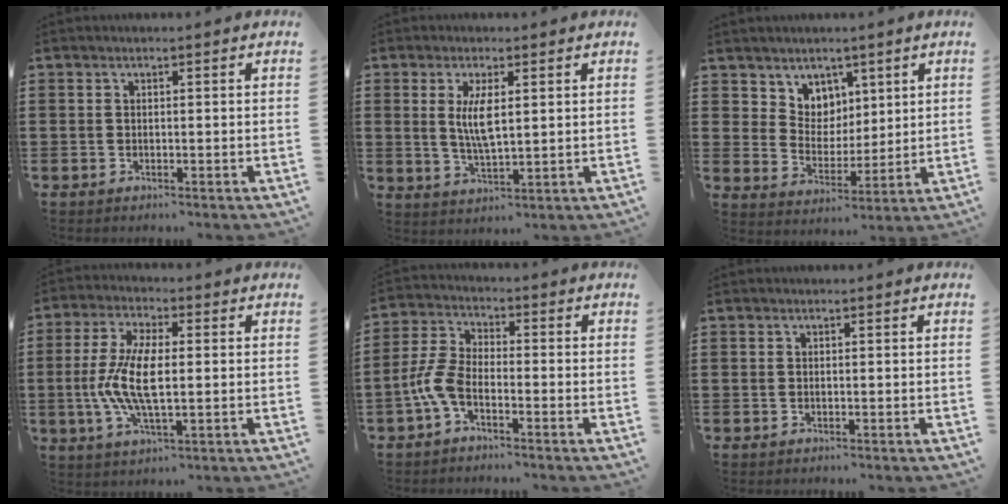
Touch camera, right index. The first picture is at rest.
{"total": 5.0, "force": [1.2, 1.7, 4.6], "torque": [-0.085, 0.001, 0.018]}
{"total": 5.8, "force": [4.0, 4.2, -0.4], "torque": [-0.025, -0.009, 0.076]}
{"total": 9.1, "force": [-0.4, 3.2, 8.5], "torque": [-0.192, -0.009, -0.016]}
{"total": 5.1, "force": [-2.8, 2.0, 3.8], "torque": [-0.110, -0.007, -0.060]}
{"total": 0.0}